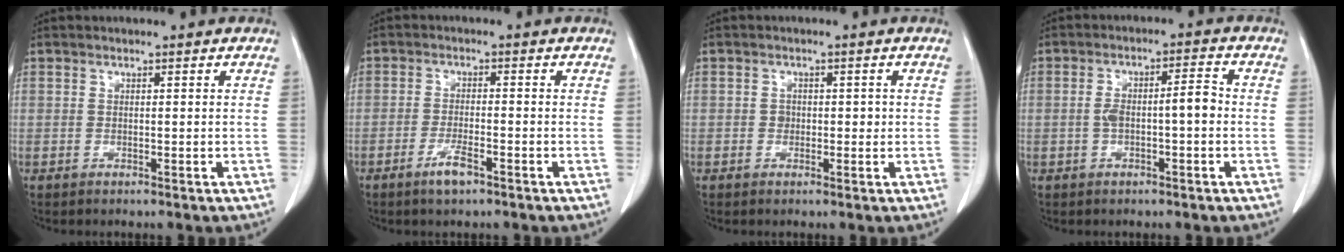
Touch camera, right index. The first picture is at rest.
{"total": 3.6, "force": [-2.3, 0.6, 2.7], "torque": [-0.054, -0.003, -0.042]}
{"total": 1.7, "force": [0.0, 1.5, 0.9], "torque": [-0.006, 0.007, 0.002]}
{"total": 5.3, "force": [-0.6, 1.4, 5.1], "torque": [-0.095, 0.024, -0.006]}